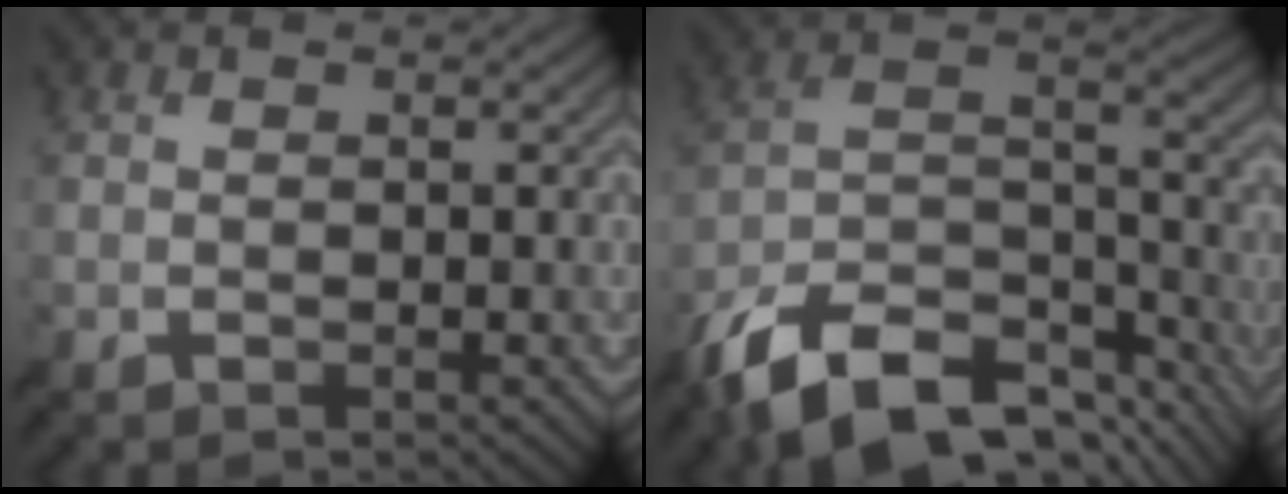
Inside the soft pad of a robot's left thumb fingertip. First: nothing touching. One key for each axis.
{"total": 16.2, "fx": -11.6, "fy": 6.7, "fz": 9.0, "tx": -0.204, "ty": -0.014, "tz": -0.193}